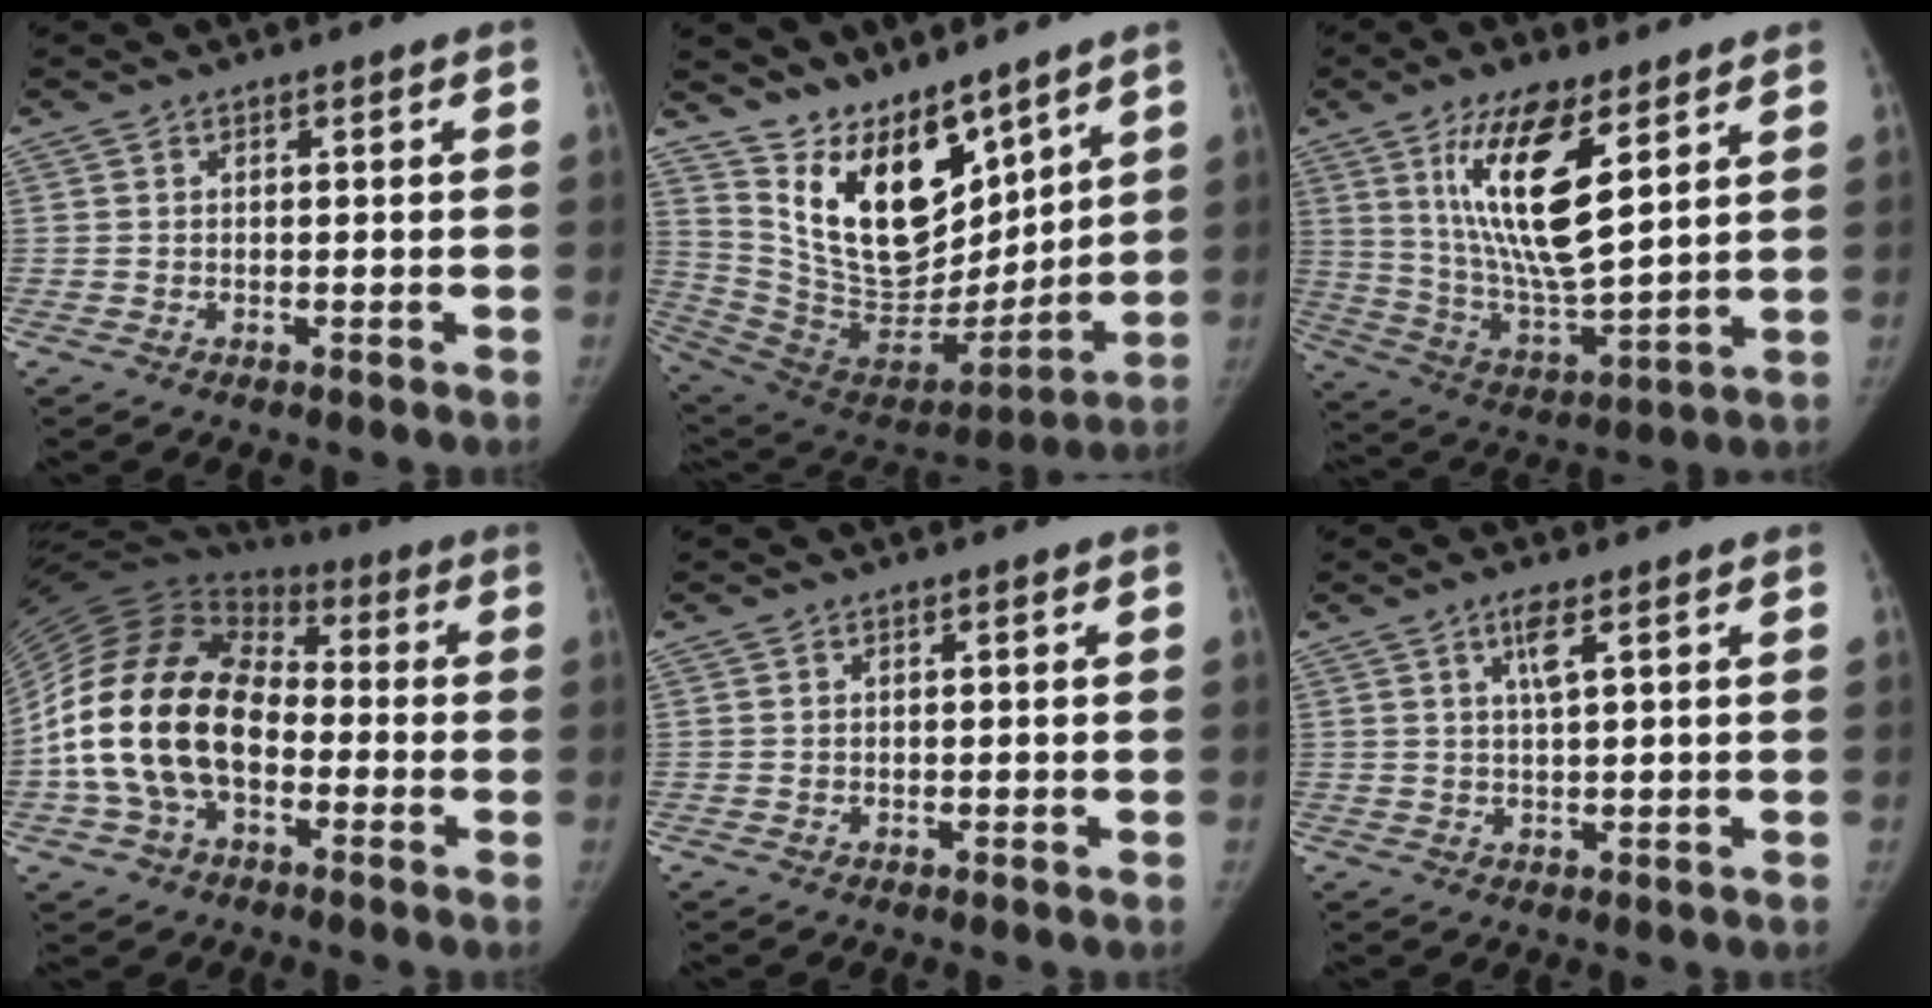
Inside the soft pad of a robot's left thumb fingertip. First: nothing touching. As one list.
[{"total": 20.3, "force": [13.4, 10.1, 11.4], "torque": [-0.143, -0.088, 0.257]}, {"total": 17.9, "force": [8.0, 5.9, 14.8], "torque": [-0.258, -0.044, 0.154]}, {"total": 22.5, "force": [-3.7, 15.0, 16.4], "torque": [-0.329, 0.039, -0.072]}, {"total": 0.0}, {"total": 3.3, "force": [1.4, 0.5, 3.0], "torque": [-0.059, -0.004, 0.029]}]